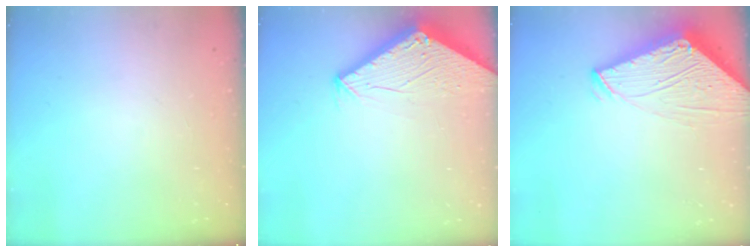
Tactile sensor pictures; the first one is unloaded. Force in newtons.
{"total": 2.8, "press": 2.8, "slide": 0.1}
{"total": 6.8, "press": 6.7, "slide": 0.7}